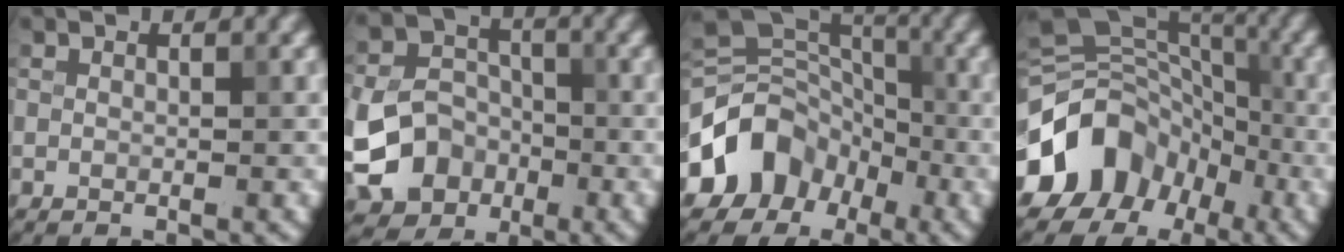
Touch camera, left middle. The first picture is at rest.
{"total": 11.0, "force": [-3.8, 9.4, 4.3], "torque": [-0.072, -0.033, -0.083]}
{"total": 8.6, "force": [-4.0, 6.8, 3.4], "torque": [-0.050, 0.016, -0.089]}
{"total": 12.8, "force": [-5.8, 10.1, 5.3], "torque": [-0.112, -0.006, -0.114]}